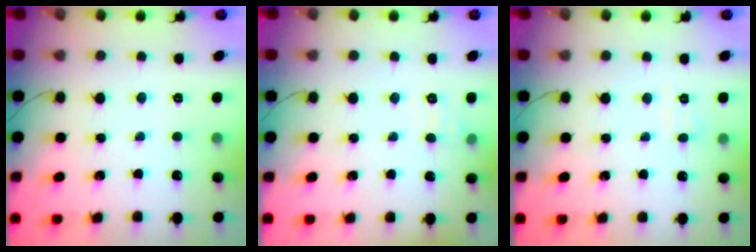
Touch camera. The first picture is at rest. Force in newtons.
{"total": 6.2, "press": 6.0, "slide": 1.5}
{"total": 4.7, "press": 4.3, "slide": 1.7}